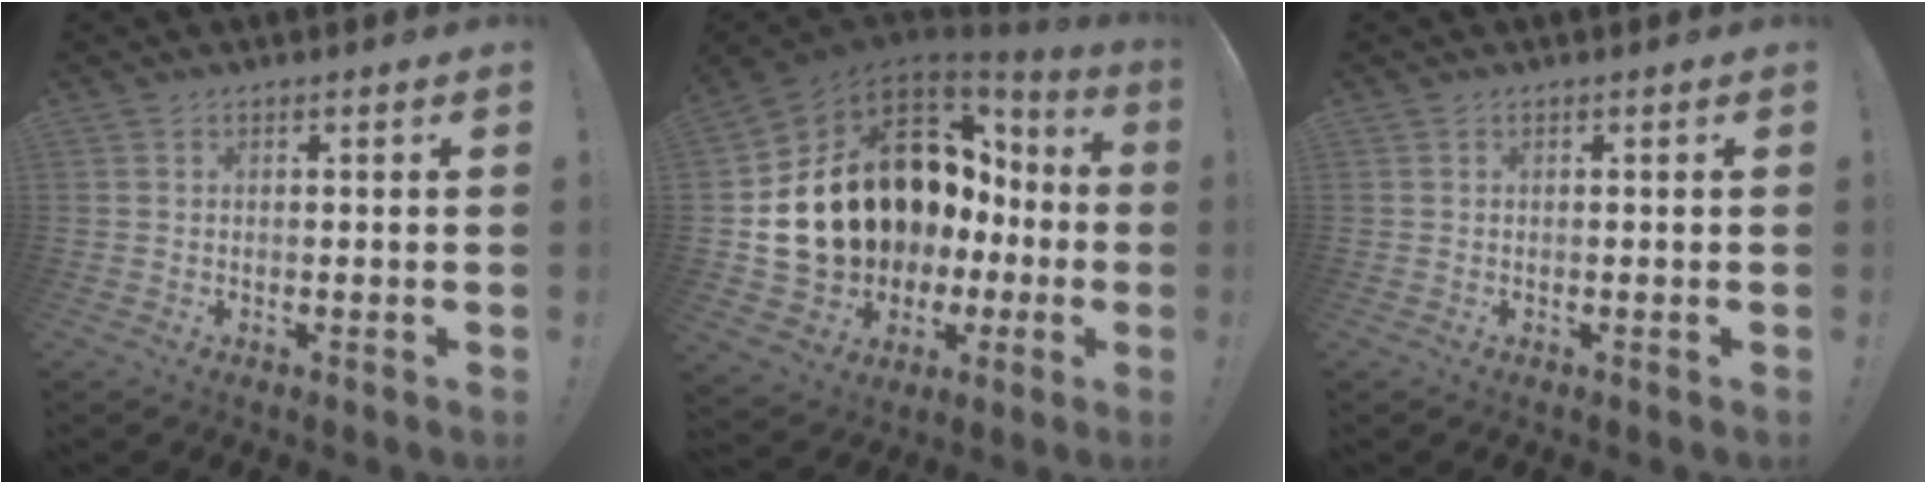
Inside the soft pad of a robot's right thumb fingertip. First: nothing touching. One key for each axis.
{"total": 19.8, "fx": 4.6, "fy": 15.1, "fz": 12.0, "tx": -0.200, "ty": -0.049, "tz": 0.144}
{"total": 0.0}